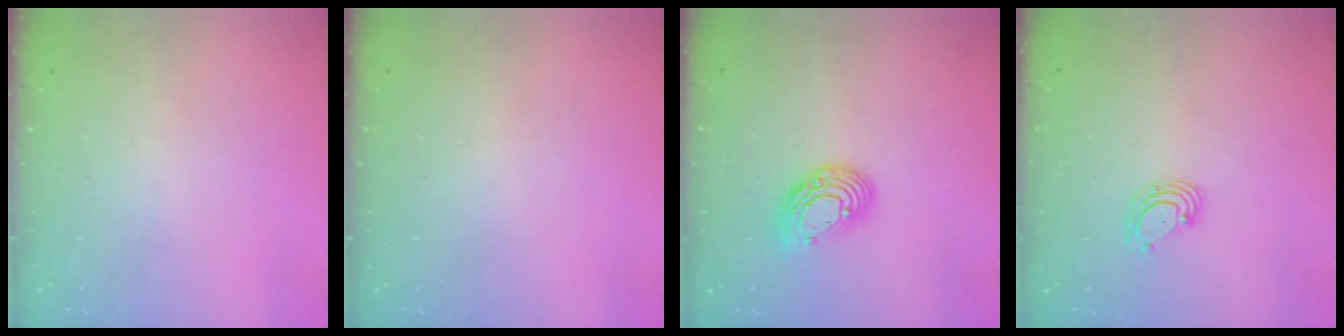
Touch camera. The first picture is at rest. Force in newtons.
{"total": 0.0}
{"total": 11.6, "press": 11.5, "slide": 1.2}
{"total": 4.0, "press": 4.0, "slide": 0.4}